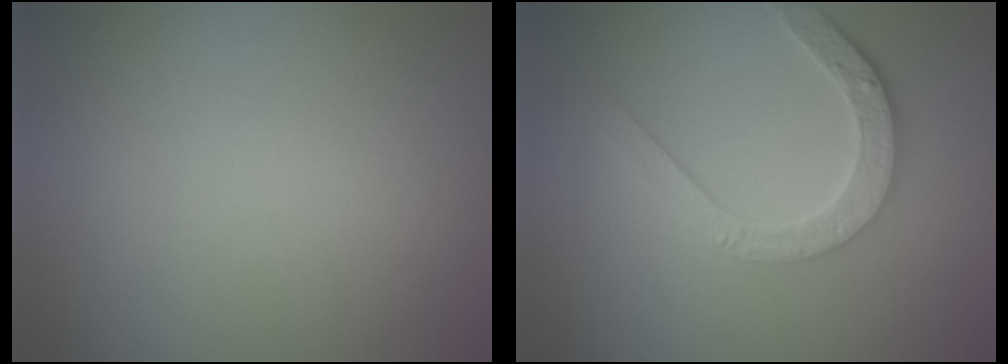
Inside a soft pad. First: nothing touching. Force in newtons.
{"total": 4.5, "press": 3.5, "slide": 2.9}